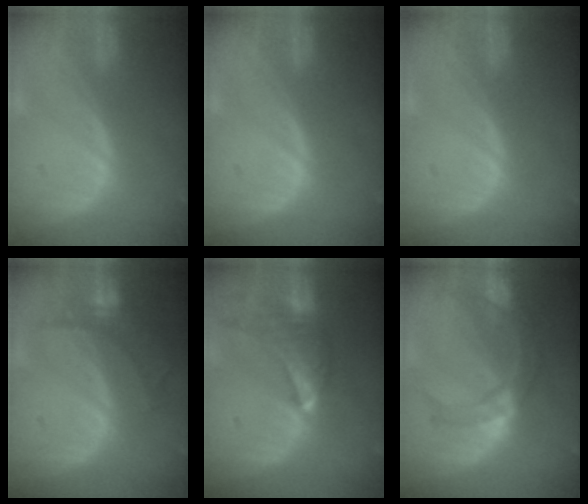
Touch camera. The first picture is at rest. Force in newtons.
{"total": 0.0}
{"total": 0.0}
{"total": 5.6, "press": 5.6, "slide": 0.9}
{"total": 9.7, "press": 8.6, "slide": 4.5}
{"total": 8.9, "press": 7.9, "slide": 4.0}